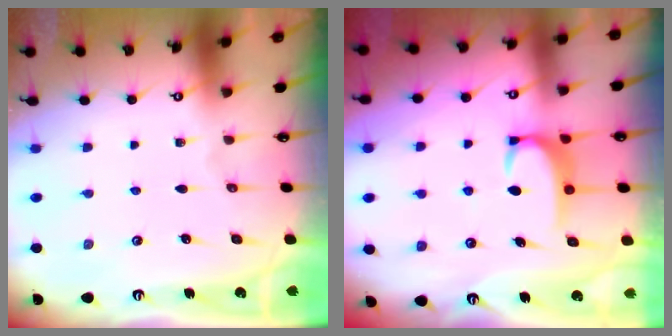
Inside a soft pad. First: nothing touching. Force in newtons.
{"total": 3.4, "press": 3.4, "slide": 0.4}